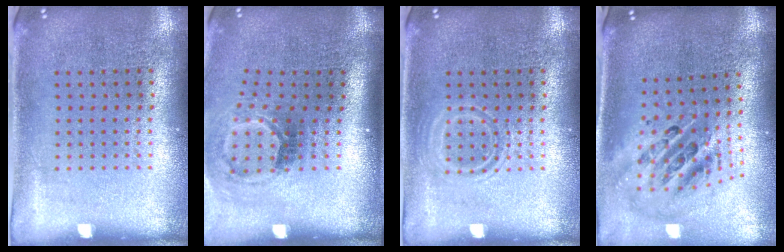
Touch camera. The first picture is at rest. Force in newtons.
{"total": 1.8, "press": 1.2, "slide": 1.4}
{"total": 1.5, "press": 1.5, "slide": 0.3}
{"total": 2.5, "press": 1.7, "slide": 1.8}